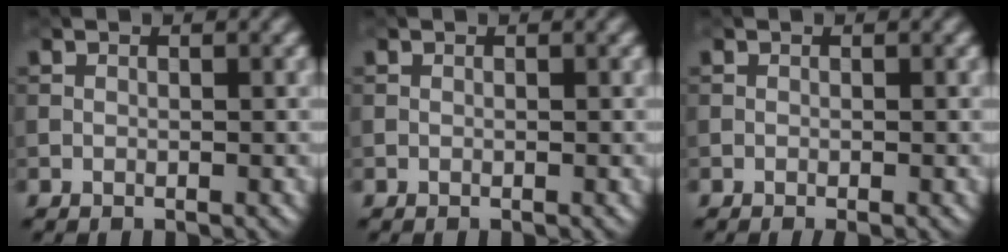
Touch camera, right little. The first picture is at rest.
{"total": 0.0}
{"total": 1.2, "force": [-0.4, 0.4, 1.1], "torque": [-0.017, -0.002, -0.009]}